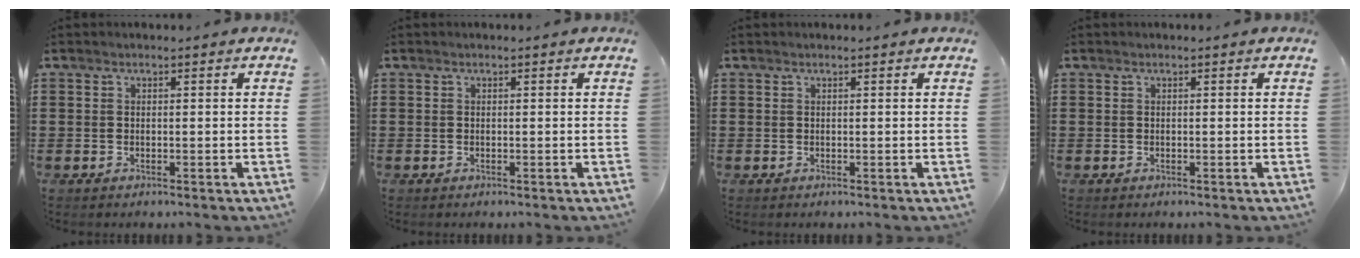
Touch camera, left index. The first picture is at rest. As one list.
[{"total": 0.0}, {"total": 0.0}, {"total": 0.0}]